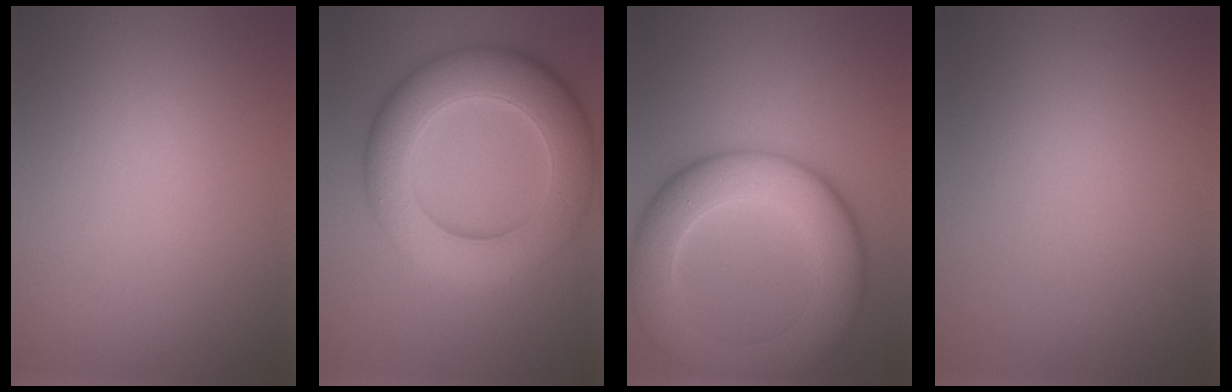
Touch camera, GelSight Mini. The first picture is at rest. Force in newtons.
{"total": 9.7, "press": 9.7, "slide": 0.4}
{"total": 9.8, "press": 9.8, "slide": 0.4}
{"total": 0.0}